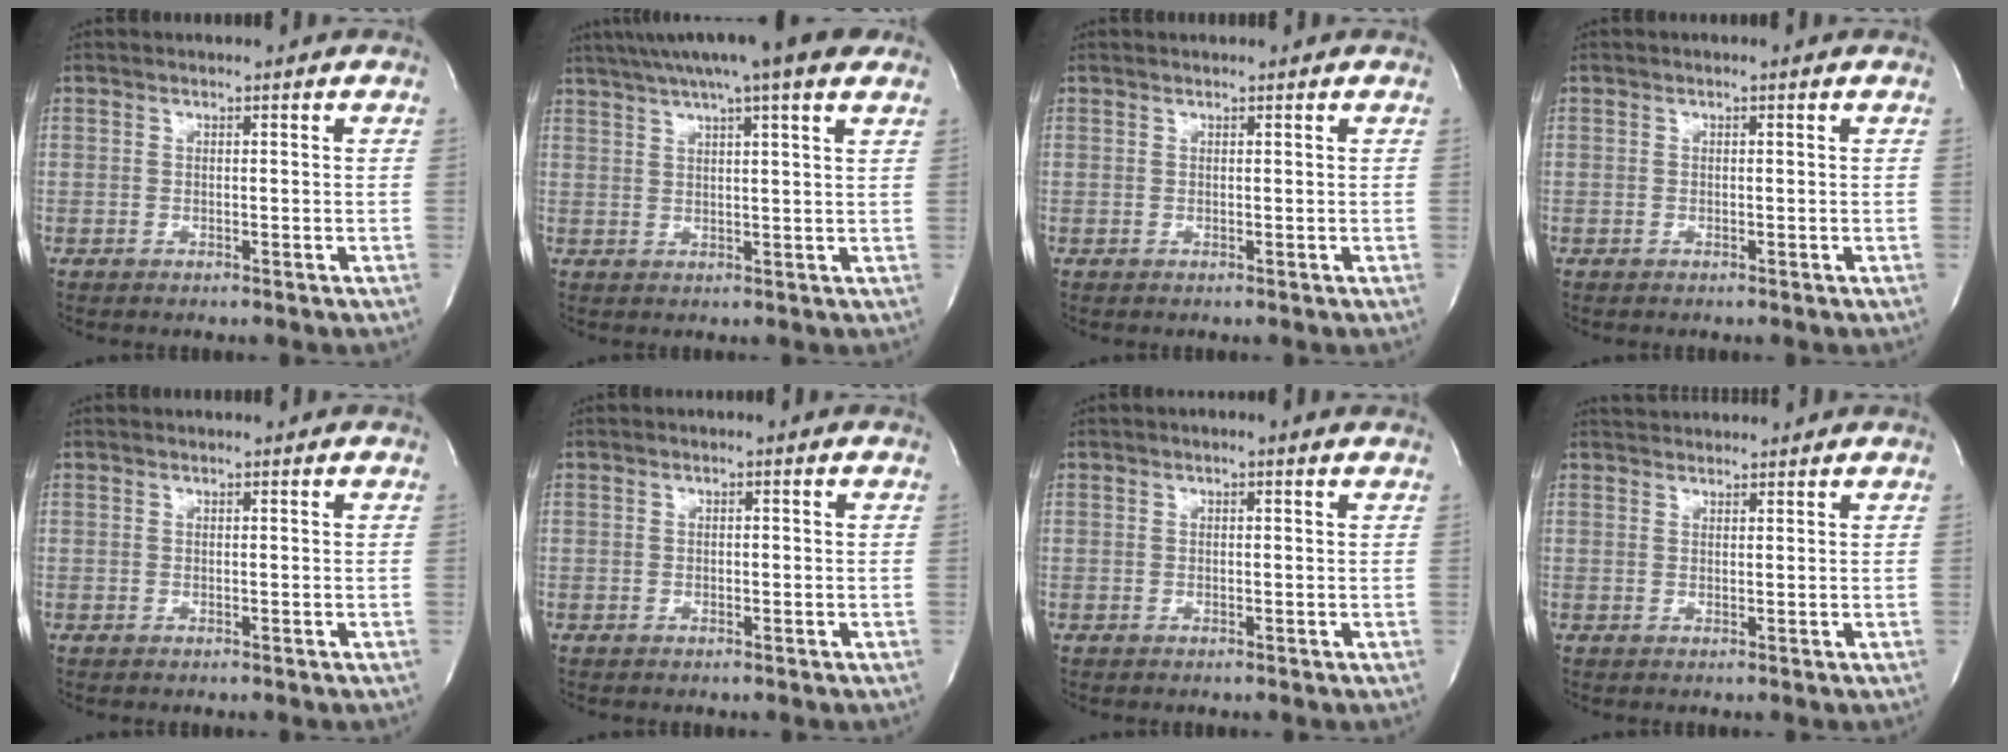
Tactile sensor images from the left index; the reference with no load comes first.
{"total": 14.8, "force": [11.4, 0.7, 9.3], "torque": [-0.156, 0.041, 0.153]}
{"total": 1.6, "force": [1.5, 0.0, 0.6], "torque": [-0.016, 0.021, 0.021]}
{"total": 0.0}
{"total": 0.0}
{"total": 0.0}
{"total": 1.0, "force": [0.5, 0.1, 0.8], "torque": [-0.022, 0.010, 0.004]}
{"total": 1.8, "force": [1.8, 0.2, 0.4], "torque": [-0.010, 0.026, 0.029]}